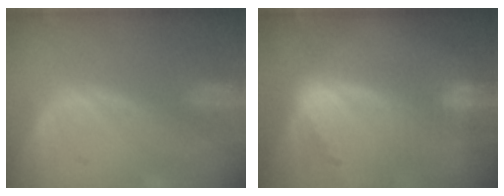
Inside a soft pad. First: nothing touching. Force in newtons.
{"total": 9.3, "press": 8.2, "slide": 4.5}